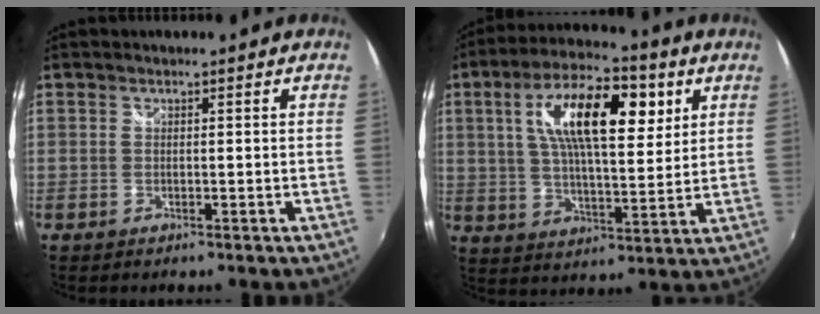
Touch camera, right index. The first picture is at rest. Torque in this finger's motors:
{"motor_torque": [0.67, 0.09, 0.89, 0.21]}